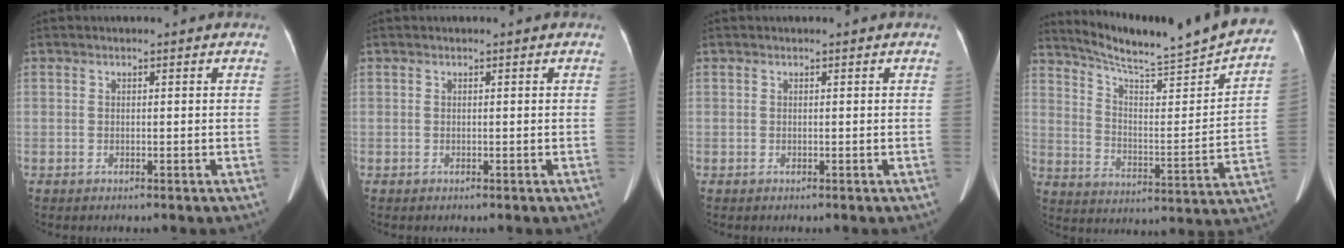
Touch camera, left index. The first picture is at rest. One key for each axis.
{"total": 0.0}
{"total": 0.0}
{"total": 23.5, "fx": 21.6, "fy": 0.0, "fz": 9.3, "tx": -0.150, "ty": -0.064, "tz": 0.298}